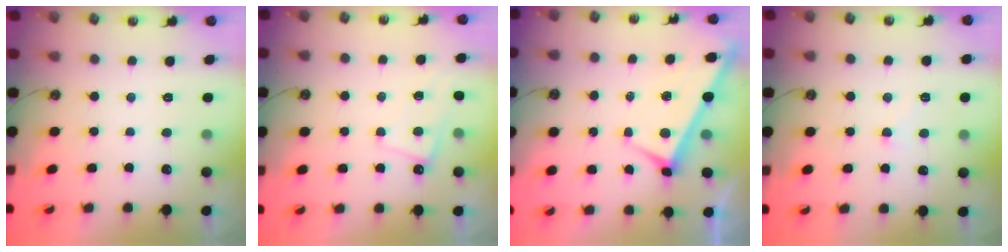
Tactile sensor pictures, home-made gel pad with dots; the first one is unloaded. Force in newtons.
{"total": 2.4, "press": 2.4, "slide": 0.6}
{"total": 3.9, "press": 3.9, "slide": 0.2}
{"total": 2.6, "press": 2.5, "slide": 0.6}